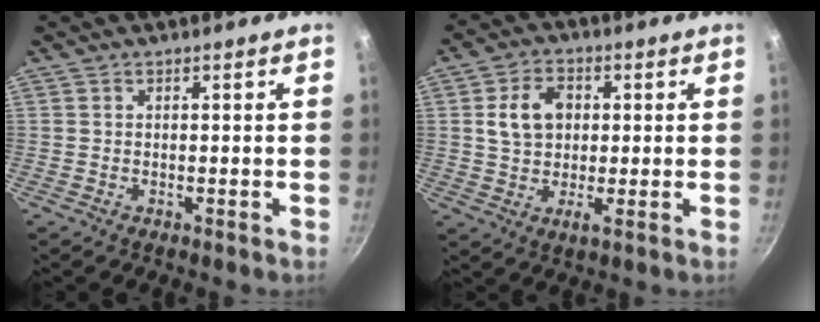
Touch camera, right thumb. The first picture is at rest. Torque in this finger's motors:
{"motor_torque": [-0.46, 0.81, 0.54, -0.53, 0.00]}